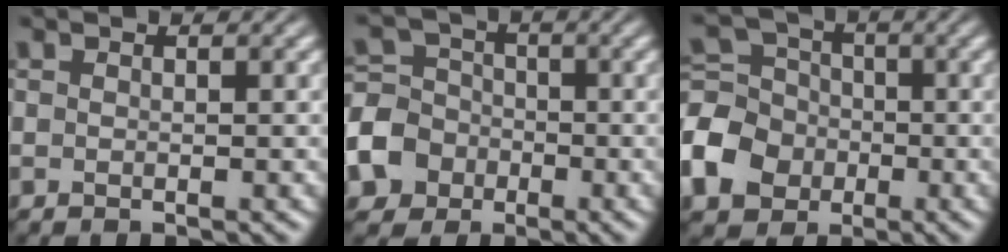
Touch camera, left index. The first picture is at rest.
{"total": 6.5, "force": [-2.5, 5.7, 1.9], "torque": [-0.043, -0.004, -0.071]}
{"total": 7.6, "force": [-2.6, 6.3, 3.5], "torque": [-0.088, 0.010, -0.074]}